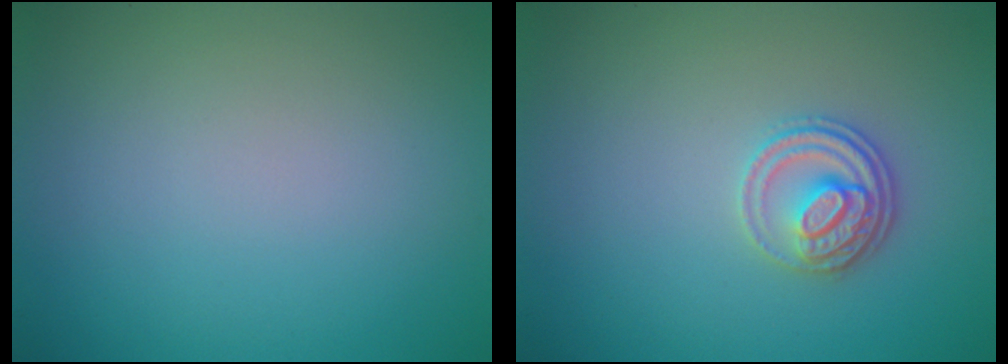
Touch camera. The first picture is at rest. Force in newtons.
{"total": 2.7, "press": 2.5, "slide": 1.0}